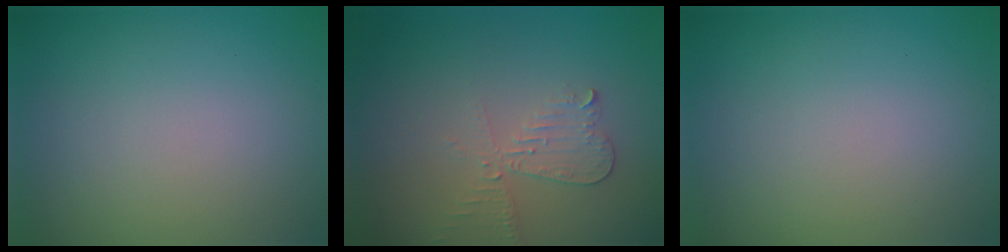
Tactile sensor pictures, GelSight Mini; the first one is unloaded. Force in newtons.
{"total": 2.4, "press": 2.4, "slide": 0.5}
{"total": 0.0}